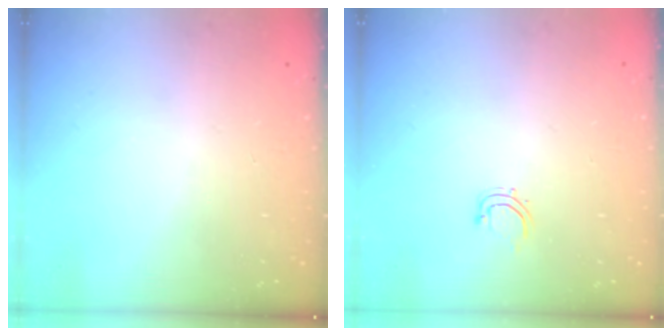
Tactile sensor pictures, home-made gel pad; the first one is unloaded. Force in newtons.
{"total": 2.8, "press": 2.7, "slide": 0.5}